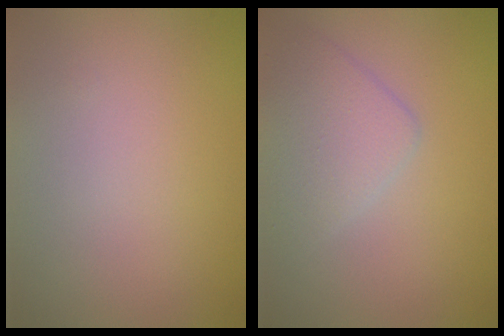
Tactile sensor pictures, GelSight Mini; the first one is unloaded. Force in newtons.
{"total": 3.0, "press": 3.0, "slide": 0.1}